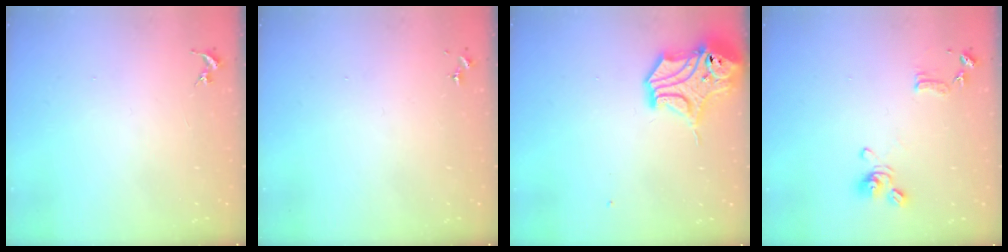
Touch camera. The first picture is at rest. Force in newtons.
{"total": 0.0}
{"total": 14.8, "press": 14.7, "slide": 2.2}
{"total": 9.8, "press": 9.7, "slide": 1.7}